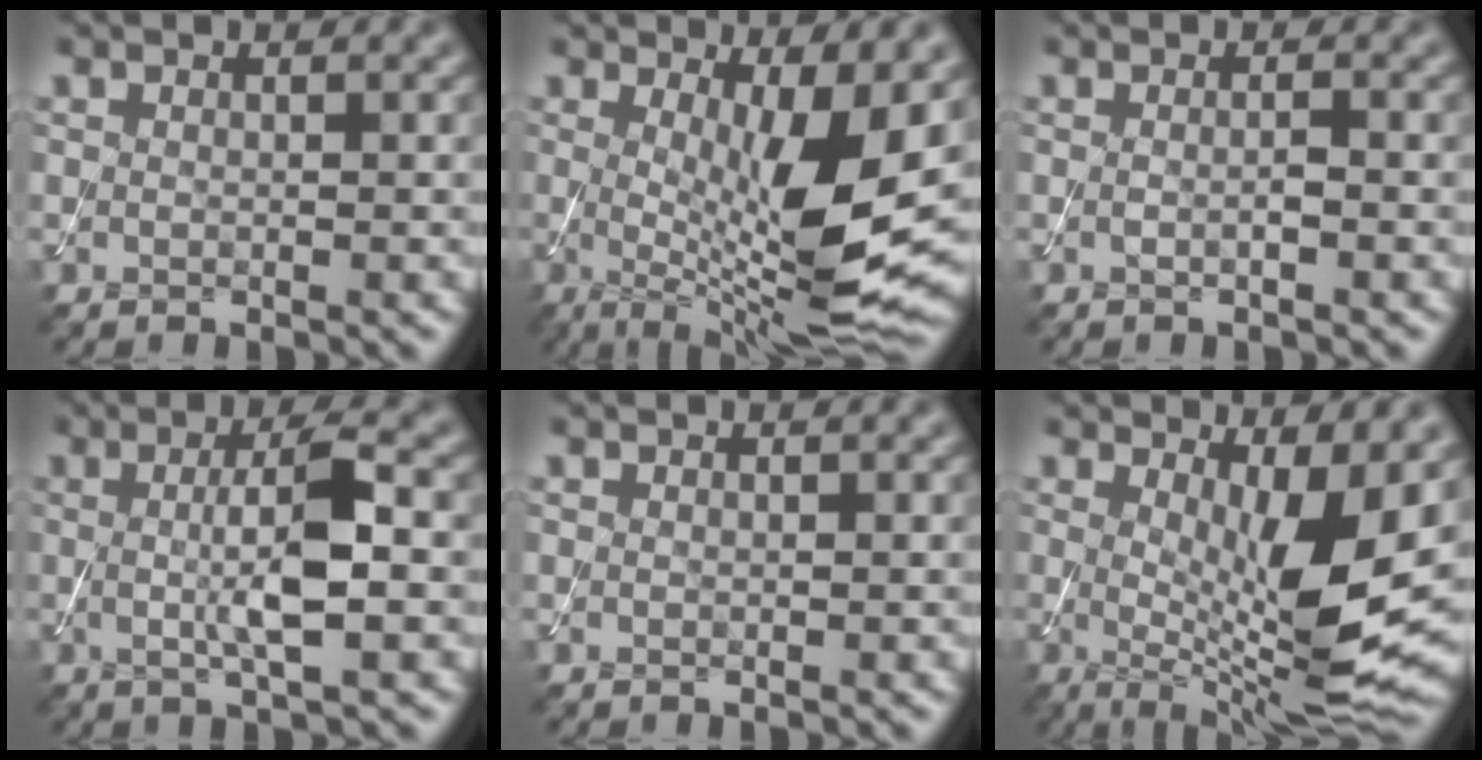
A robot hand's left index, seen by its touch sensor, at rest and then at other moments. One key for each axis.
{"total": 11.3, "fx": 0.3, "fy": 3.0, "fz": 10.8, "tx": -0.164, "ty": -0.024, "tz": 0.011}
{"total": 0.9, "fx": -0.2, "fy": 0.1, "fz": 0.9, "tx": -0.016, "ty": -0.004, "tz": -0.004}
{"total": 5.2, "fx": 0.1, "fy": 1.0, "fz": 5.1, "tx": -0.093, "ty": 0.003, "tz": 0.003}
{"total": 0.0}
{"total": 10.2, "fx": 0.9, "fy": 2.8, "fz": 9.8, "tx": -0.151, "ty": -0.024, "tz": 0.022}